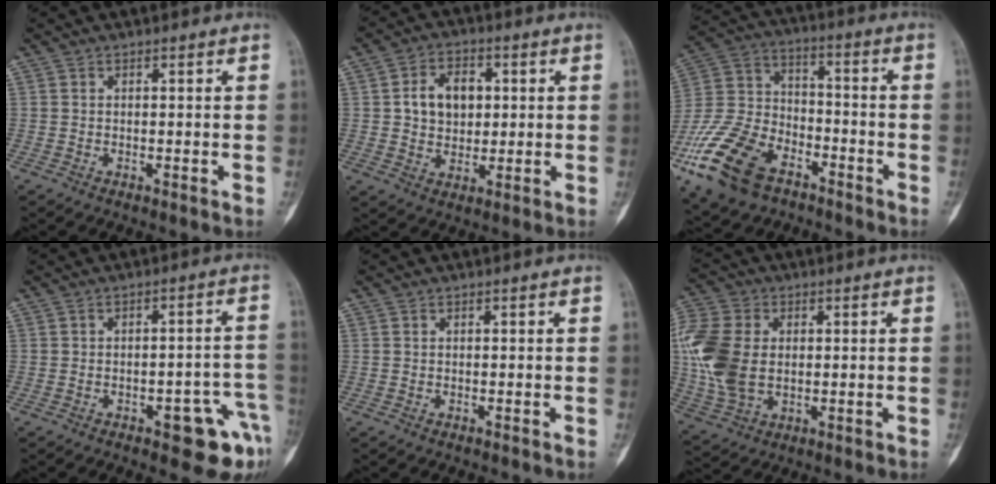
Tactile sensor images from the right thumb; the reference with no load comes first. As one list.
[{"total": 8.9, "force": [1.5, 6.6, 5.8], "torque": [-0.065, 0.002, 0.025]}, {"total": 20.3, "force": [-11.1, 12.0, 12.0], "torque": [-0.247, 0.049, -0.208]}, {"total": 10.0, "force": [-4.7, 3.7, 8.0], "torque": [-0.071, 0.035, -0.050]}, {"total": 0.0}, {"total": 15.6, "force": [1.1, 10.8, 11.3], "torque": [-0.262, 0.001, 0.026]}]